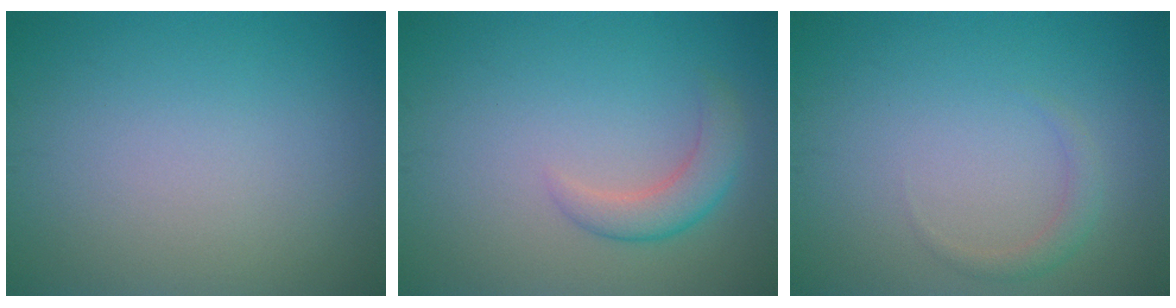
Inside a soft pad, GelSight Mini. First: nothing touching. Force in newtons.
{"total": 2.7, "press": 2.7, "slide": 0.2}
{"total": 1.2, "press": 1.2, "slide": 0.0}